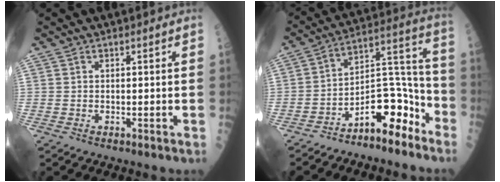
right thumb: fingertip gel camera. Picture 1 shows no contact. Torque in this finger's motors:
{"motor_torque": [1.79, 0.90, 0.83, -1.12, 0.10]}